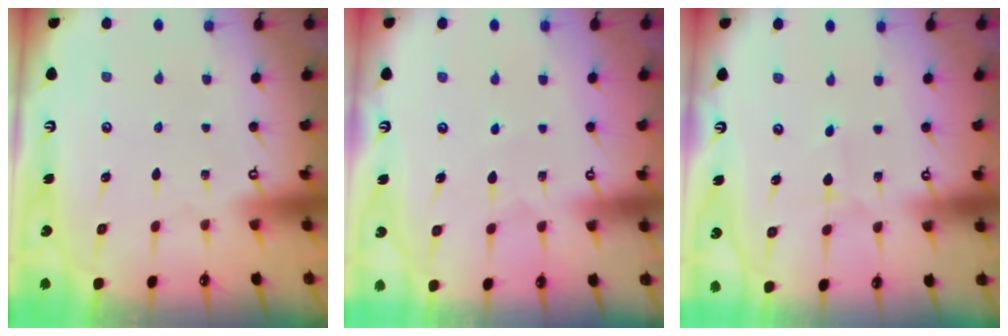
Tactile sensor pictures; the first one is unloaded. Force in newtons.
{"total": 4.9, "press": 4.9, "slide": 0.3}
{"total": 1.1, "press": 1.0, "slide": 0.1}